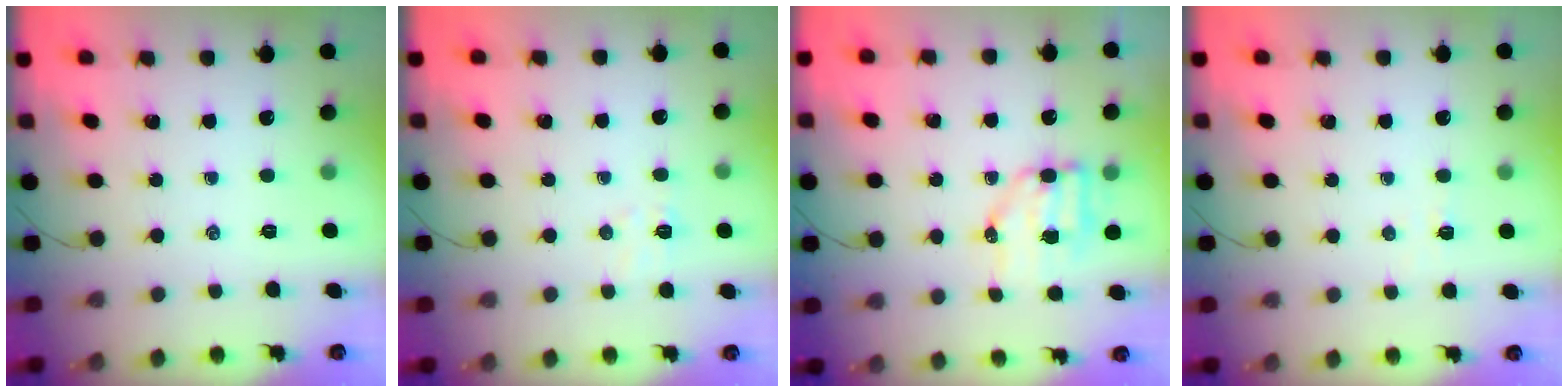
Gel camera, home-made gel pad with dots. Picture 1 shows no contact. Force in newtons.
{"total": 5.9, "press": 5.8, "slide": 1.1}
{"total": 7.5, "press": 7.4, "slide": 1.1}
{"total": 2.6, "press": 2.5, "slide": 0.8}